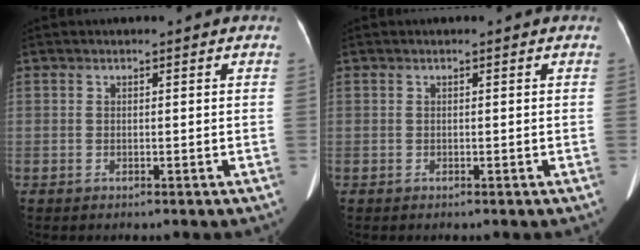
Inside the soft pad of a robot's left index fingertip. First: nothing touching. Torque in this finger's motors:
{"motor_torque": [0.00, 0.00, 0.00, 0.00]}